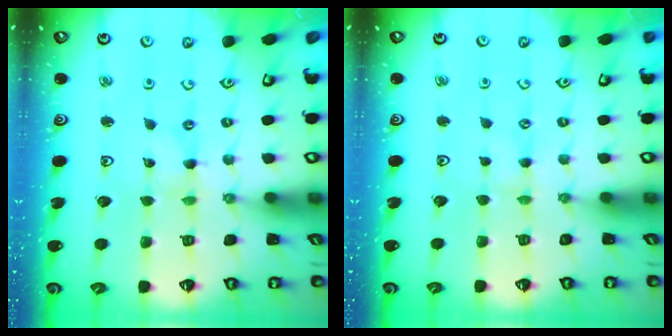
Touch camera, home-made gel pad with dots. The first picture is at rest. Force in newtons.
{"total": 0.0}